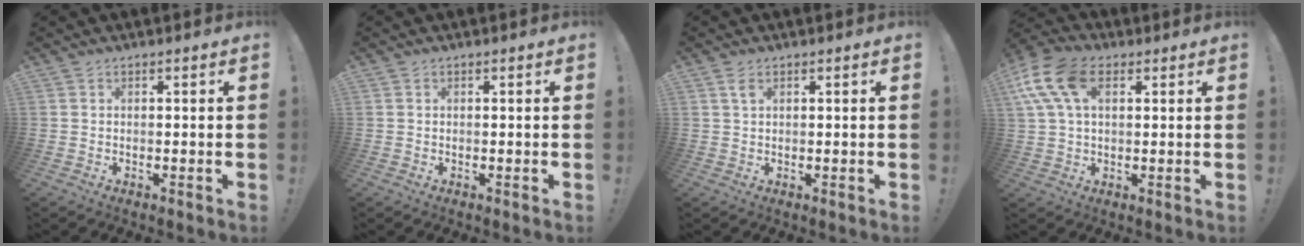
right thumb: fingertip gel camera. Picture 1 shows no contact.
{"total": 0.8, "force": [0.5, -0.6, -0.2], "torque": [0.003, -0.002, 0.009]}
{"total": 2.1, "force": [1.5, 0.3, 1.5], "torque": [-0.023, -0.004, 0.025]}
{"total": 14.4, "force": [5.2, 8.7, 10.3], "torque": [-0.214, -0.003, 0.098]}